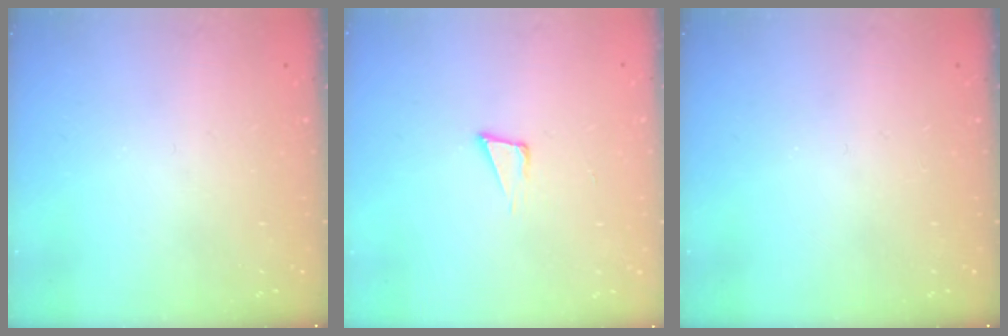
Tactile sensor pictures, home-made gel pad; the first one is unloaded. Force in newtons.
{"total": 3.9, "press": 2.6, "slide": 2.9}
{"total": 0.0}